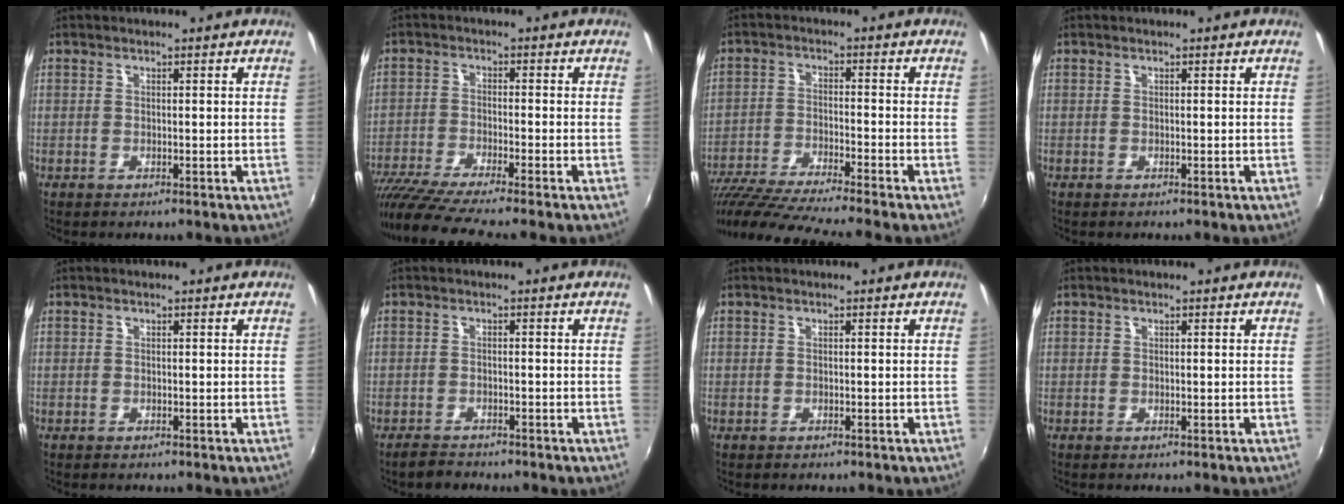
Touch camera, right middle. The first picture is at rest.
{"total": 12.3, "force": [-10.3, -0.4, 6.7], "torque": [-0.143, -0.048, -0.180]}
{"total": 16.1, "force": [-13.9, -1.2, 8.0], "torque": [-0.162, -0.048, -0.241]}
{"total": 0.0}
{"total": 0.0}
{"total": 2.3, "force": [-2.1, 0.7, 0.5], "torque": [-0.019, -0.001, -0.037]}
{"total": 0.0}
{"total": 0.0}